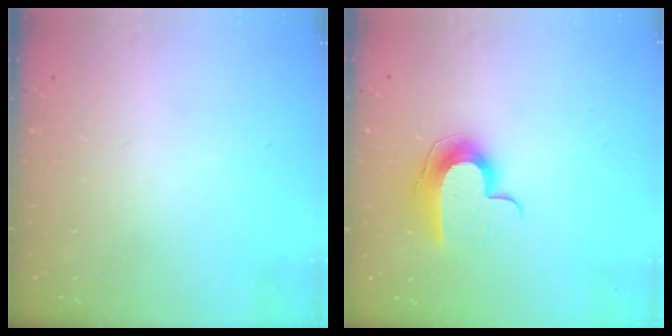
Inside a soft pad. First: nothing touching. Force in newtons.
{"total": 11.8, "press": 11.8, "slide": 0.7}